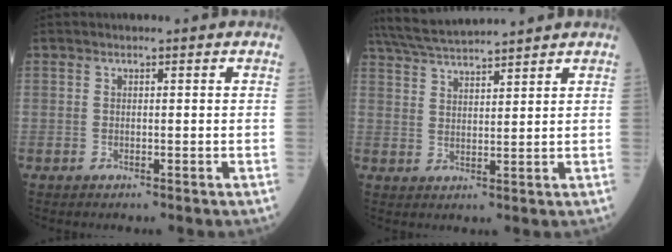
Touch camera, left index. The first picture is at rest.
{"total": 8.4, "force": [7.9, -0.5, 2.9], "torque": [-0.062, 0.028, 0.144]}